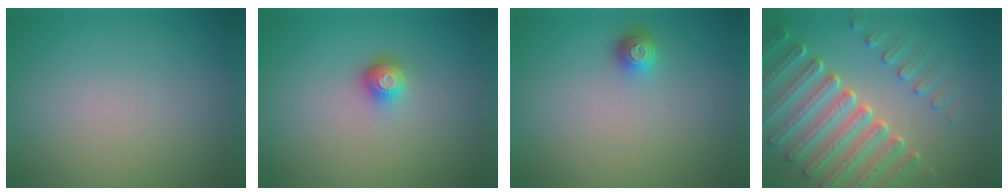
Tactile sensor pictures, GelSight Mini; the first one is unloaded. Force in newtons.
{"total": 1.9, "press": 1.4, "slide": 1.3}
{"total": 1.3, "press": 1.1, "slide": 0.7}
{"total": 7.5, "press": 5.7, "slide": 4.9}